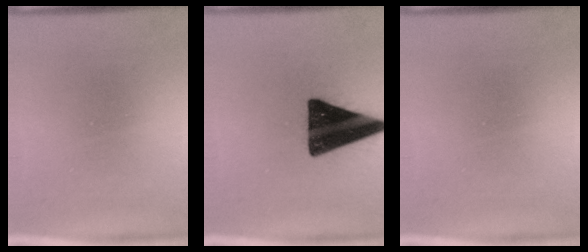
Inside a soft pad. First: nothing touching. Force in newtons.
{"total": 18.3}
{"total": 0.0}